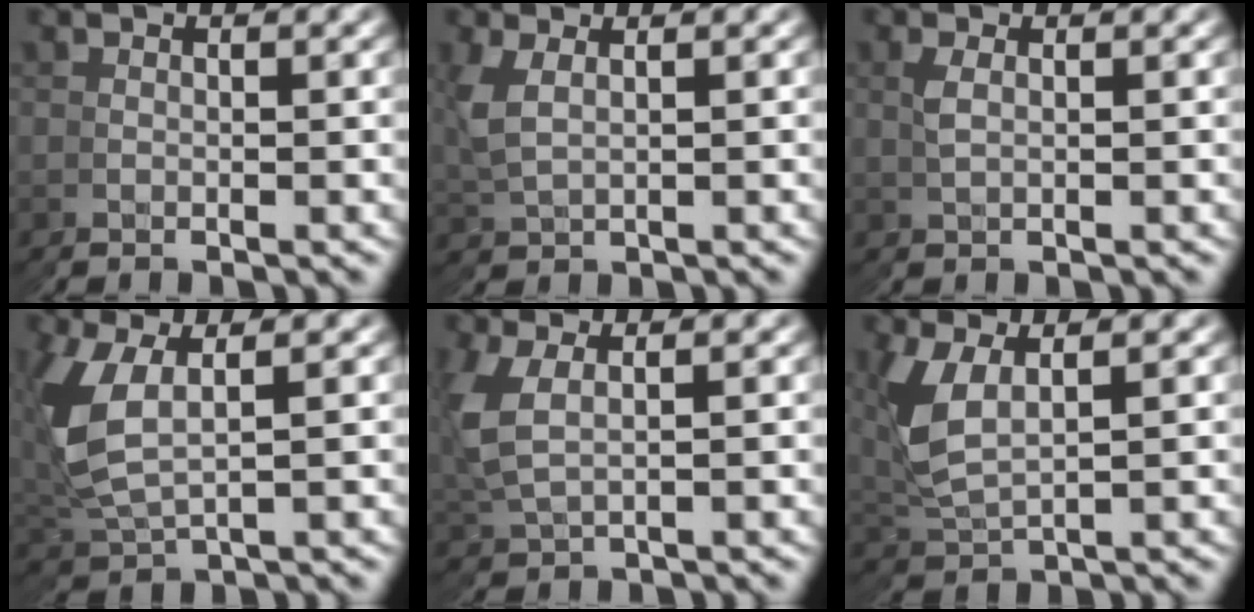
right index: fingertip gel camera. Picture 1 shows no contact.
{"total": 1.9, "force": [1.1, 1.5, 0.6], "torque": [-0.045, -0.016, 0.035]}
{"total": 0.7, "force": [0.7, -0.2, 0.0], "torque": [-0.013, -0.003, 0.019]}
{"total": 6.3, "force": [1.2, 5.1, 3.6], "torque": [-0.126, -0.021, 0.039]}
{"total": 4.3, "force": [1.3, 3.6, 1.9], "torque": [-0.087, -0.015, 0.035]}
{"total": 4.7, "force": [1.0, 3.9, 2.5], "torque": [-0.113, -0.026, 0.037]}